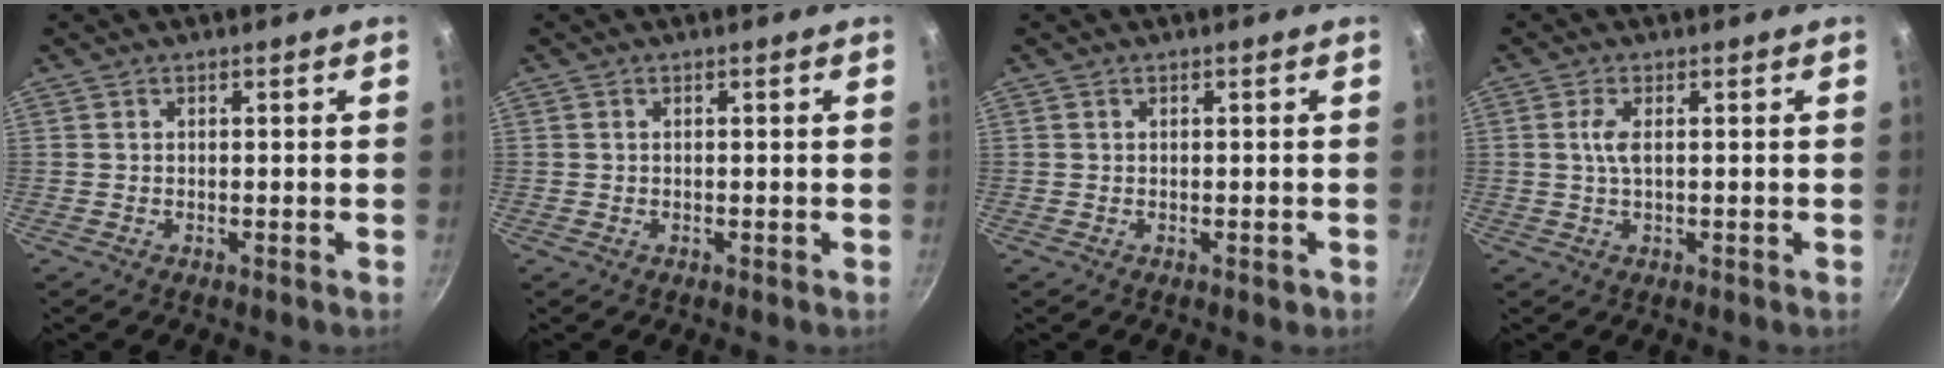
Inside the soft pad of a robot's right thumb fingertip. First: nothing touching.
{"total": 0.0}
{"total": 1.0, "force": [-0.2, 0.7, 0.7], "torque": [-0.004, 0.003, -0.002]}
{"total": 2.7, "force": [0.3, 0.8, 2.6], "torque": [-0.062, 0.003, 0.008]}